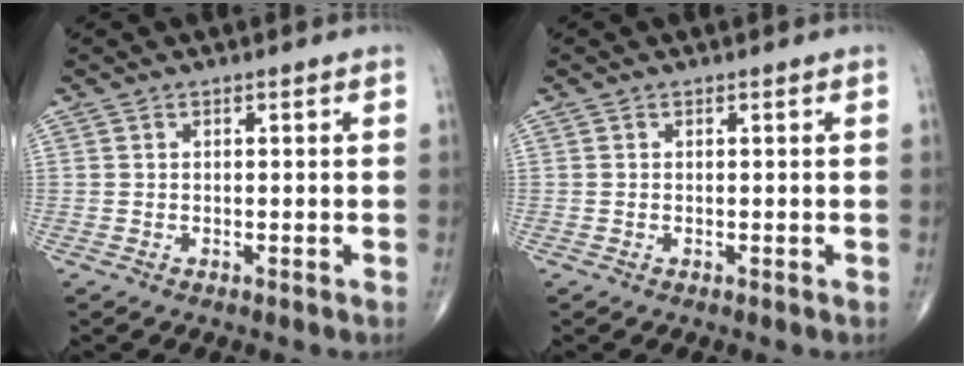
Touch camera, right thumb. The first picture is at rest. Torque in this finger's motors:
{"motor_torque": [-0.20, -0.16, -0.02, -0.03, 0.00]}